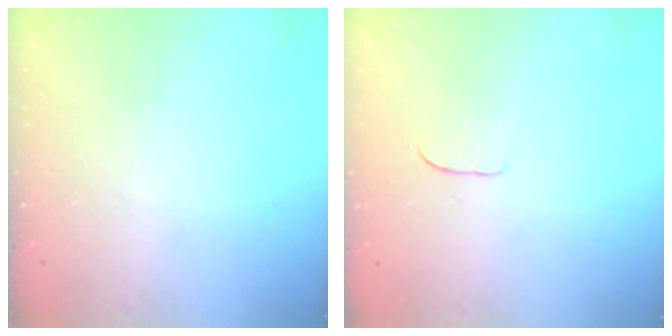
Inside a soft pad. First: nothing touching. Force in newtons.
{"total": 3.6, "press": 3.6, "slide": 0.2}